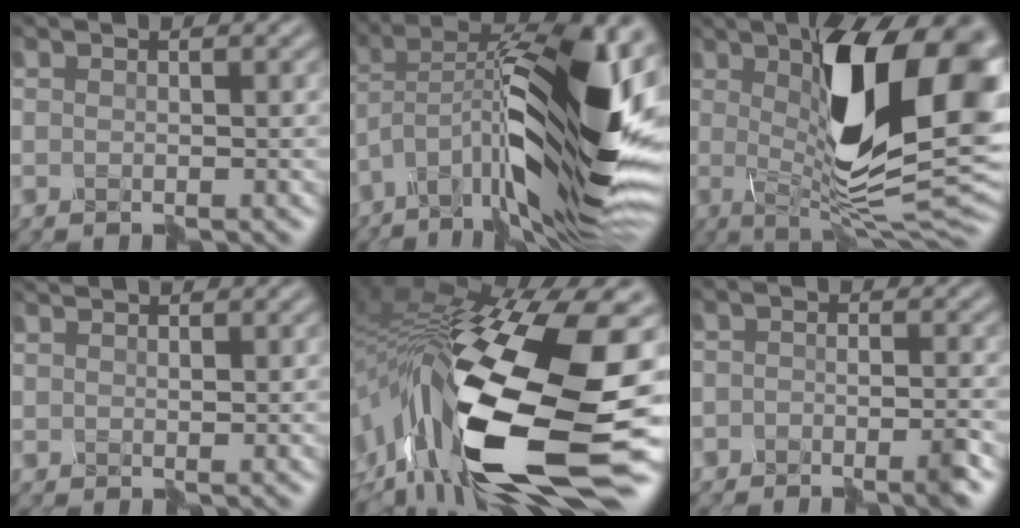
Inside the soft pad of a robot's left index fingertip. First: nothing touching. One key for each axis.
{"total": 16.6, "fx": -3.9, "fy": 6.0, "fz": 15.0, "tx": -0.261, "ty": 0.033, "tz": -0.072}
{"total": 15.6, "fx": 2.9, "fy": 5.4, "fz": 14.4, "tx": -0.219, "ty": 0.002, "tz": 0.036}
{"total": 1.1, "fx": 1.0, "fy": -0.3, "fz": -0.2, "tx": 0.002, "ty": 0.005, "tz": 0.018}
{"total": 17.1, "fx": -4.9, "fy": 6.6, "fz": 15.0, "tx": -0.302, "ty": 0.002, "tz": -0.090}
{"total": 2.5, "fx": -2.4, "fy": 0.3, "fz": 0.6, "tx": -0.012, "ty": 0.002, "tz": -0.043}